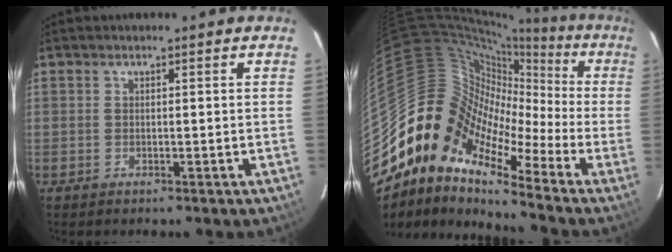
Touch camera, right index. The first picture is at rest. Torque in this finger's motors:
{"motor_torque": [0.39, -0.22, 0.17, -0.21]}